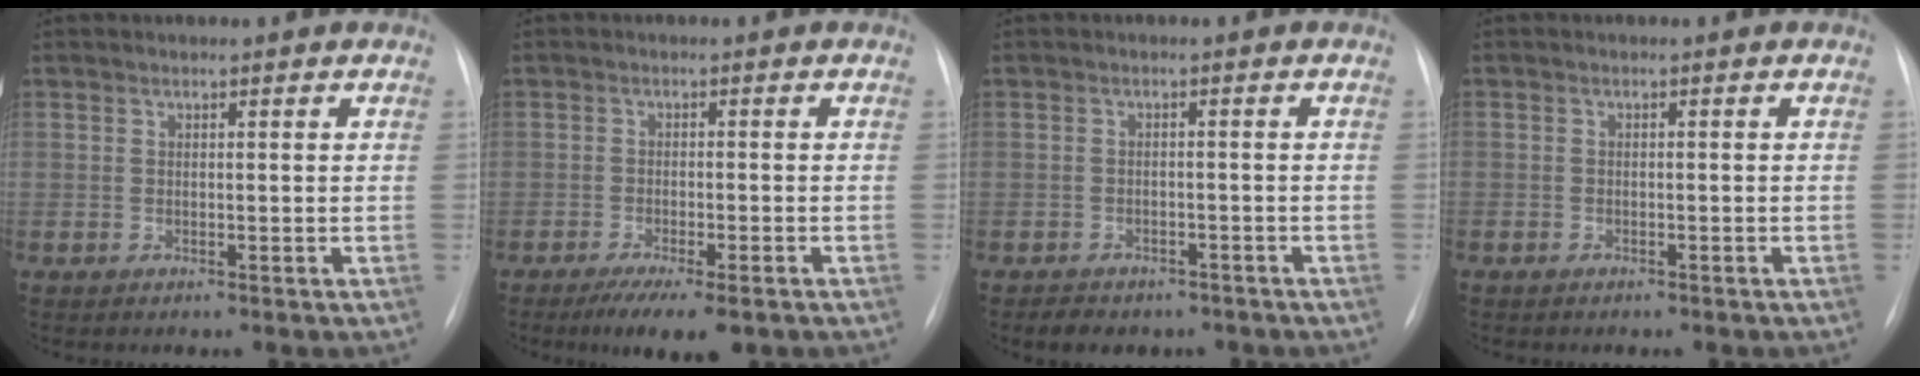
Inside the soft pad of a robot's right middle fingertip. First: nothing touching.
{"total": 7.1, "force": [-4.9, 1.7, 4.8], "torque": [-0.070, -0.015, -0.069]}
{"total": 6.4, "force": [-5.1, 3.4, 2.0], "torque": [-0.029, 0.006, -0.060]}
{"total": 0.9, "force": [-0.7, 0.5, 0.2], "torque": [-0.003, 0.002, -0.009]}